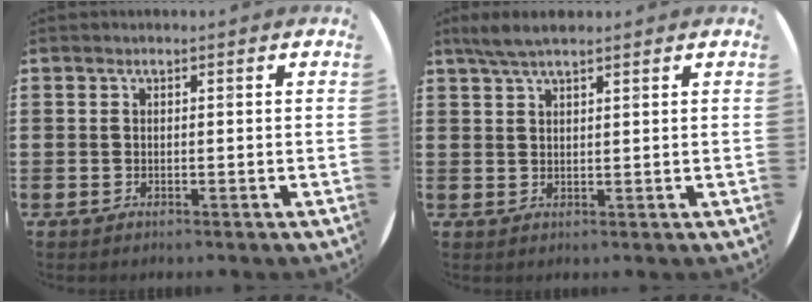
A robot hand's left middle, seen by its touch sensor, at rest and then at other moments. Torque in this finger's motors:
{"motor_torque": [0.72, -0.62, 0.09, 0.06]}